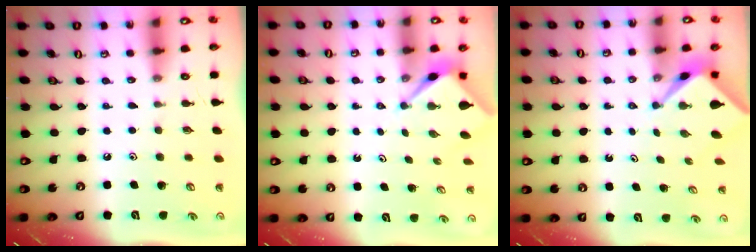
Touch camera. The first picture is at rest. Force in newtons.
{"total": 2.7, "press": 2.7, "slide": 0.1}
{"total": 2.1, "press": 2.1, "slide": 0.3}